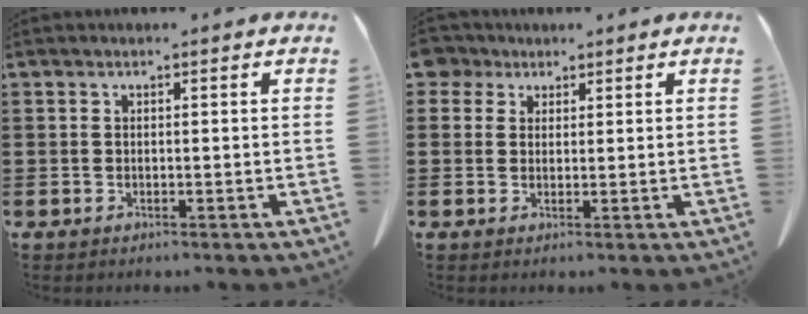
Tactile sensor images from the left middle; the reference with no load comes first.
{"total": 3.1, "force": [2.1, 2.1, 0.8], "torque": [-0.019, 0.007, 0.038]}